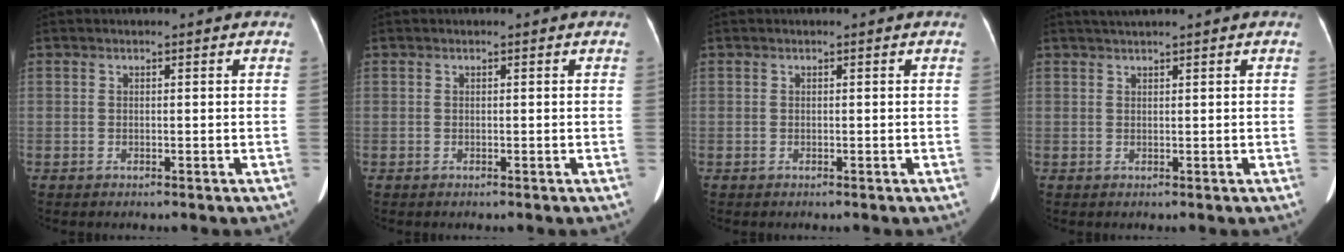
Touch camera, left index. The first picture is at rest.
{"total": 0.0}
{"total": 0.0}
{"total": 1.9, "force": [1.5, -0.5, 1.0], "torque": [-0.016, 0.014, 0.033]}